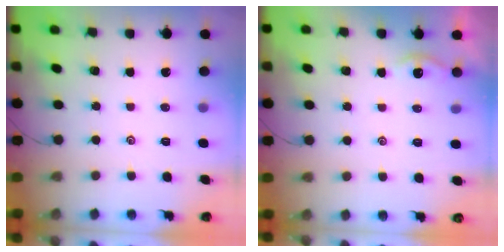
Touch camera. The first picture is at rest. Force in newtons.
{"total": 2.5, "press": 2.5, "slide": 0.2}